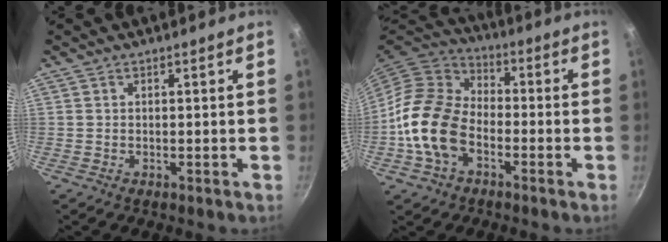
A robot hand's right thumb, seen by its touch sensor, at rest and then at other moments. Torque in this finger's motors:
{"motor_torque": [0.05, 0.88, 1.35, -1.40, 0.49]}